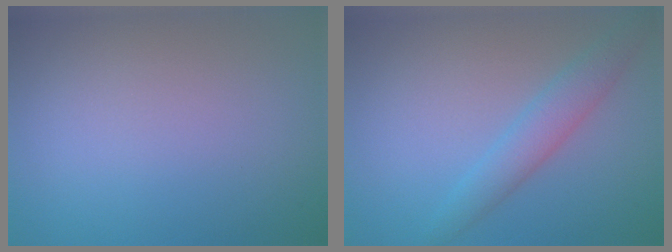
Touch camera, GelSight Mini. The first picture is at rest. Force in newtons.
{"total": 3.0, "press": 3.0, "slide": 0.1}